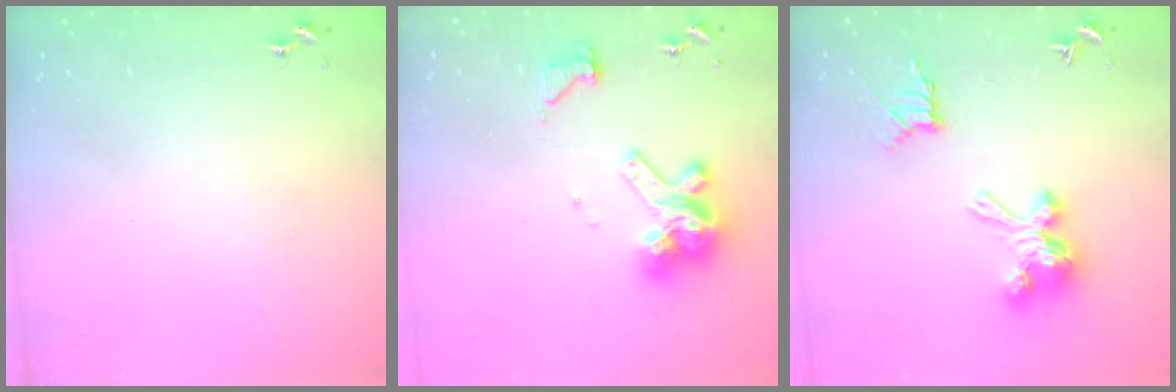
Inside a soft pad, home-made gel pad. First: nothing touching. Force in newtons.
{"total": 14.1, "press": 14.0, "slide": 1.6}
{"total": 14.2, "press": 14.2, "slide": 0.3}